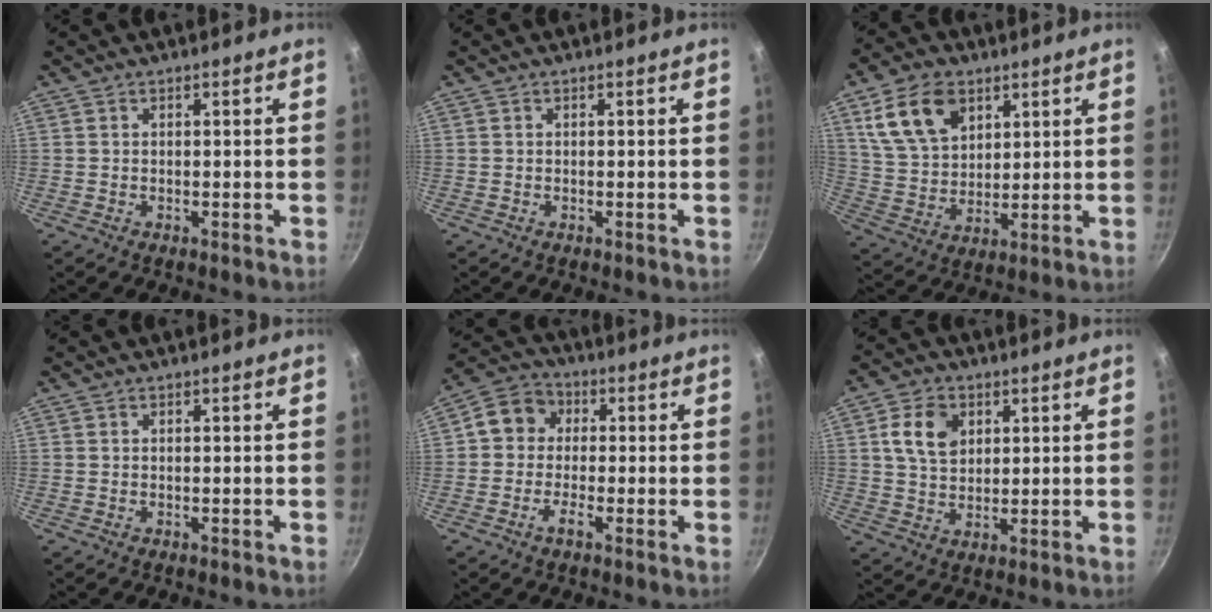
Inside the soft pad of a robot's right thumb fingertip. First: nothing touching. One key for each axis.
{"total": 0.0}
{"total": 13.3, "fx": 6.1, "fy": 8.8, "fz": 7.9, "tx": -0.125, "ty": -0.014, "tz": 0.123}
{"total": 0.0}
{"total": 7.2, "fx": -0.9, "fy": 5.8, "fz": 4.0, "tx": -0.054, "ty": 0.024, "tz": -0.040}
{"total": 8.3, "fx": 2.6, "fy": 6.1, "fz": 5.0, "tx": -0.073, "ty": -0.001, "tz": 0.046}